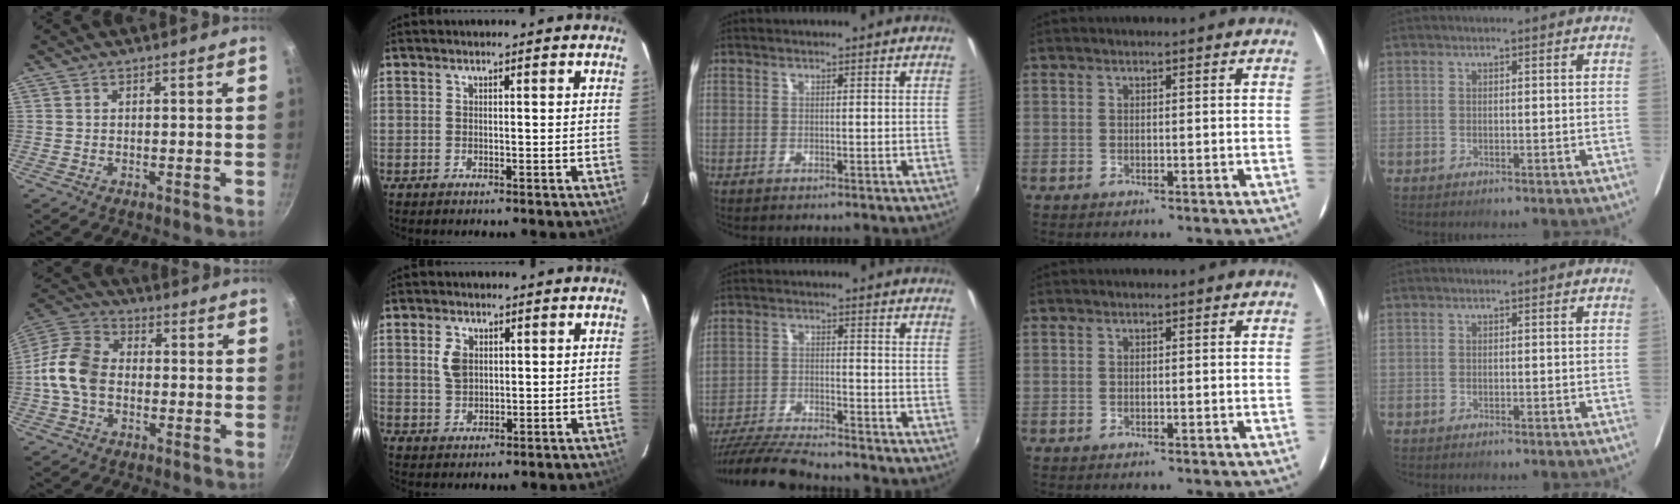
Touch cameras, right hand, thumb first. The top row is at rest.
{"thumb": {"total": 11.3, "force": [-1.4, 8.1, 7.8], "torque": [-0.136, 0.030, -0.045]}, "index": {"total": 4.4, "force": [1.2, 3.1, 2.9], "torque": [-0.057, 0.007, 0.026]}, "middle": {"total": 11.8, "force": [-10.7, 1.3, 4.7], "torque": [-0.118, -0.018, -0.197]}}